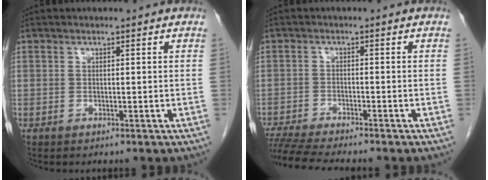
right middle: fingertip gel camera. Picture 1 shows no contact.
{"total": 8.7, "force": [-7.8, -0.2, 3.9], "torque": [-0.062, -0.018, -0.128]}